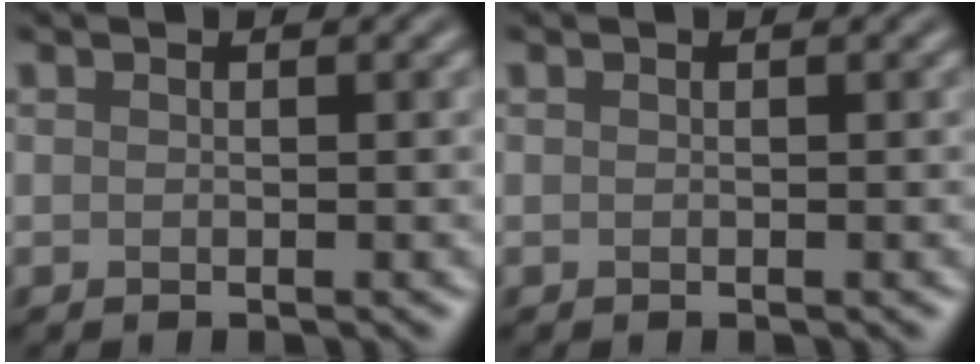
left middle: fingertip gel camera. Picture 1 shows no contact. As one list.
[{"total": 0.0}]